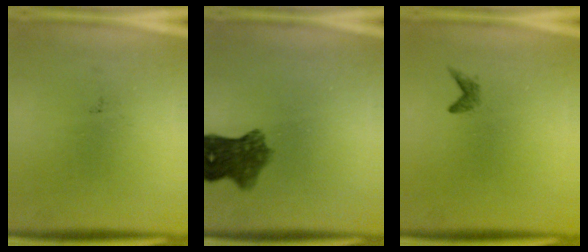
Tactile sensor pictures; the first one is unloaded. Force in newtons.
{"total": 7.0}
{"total": 0.9}